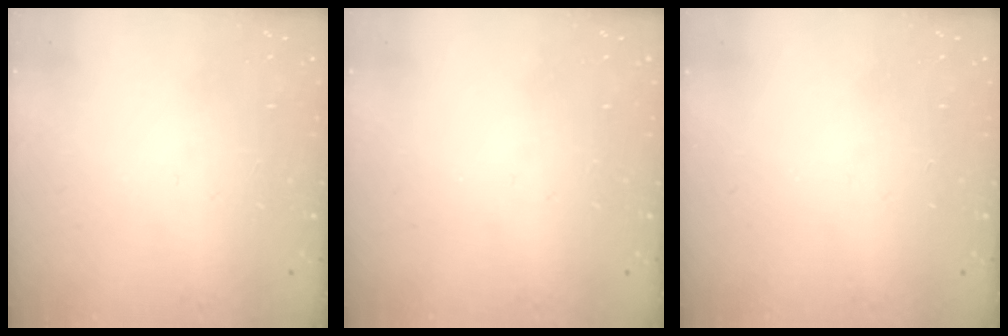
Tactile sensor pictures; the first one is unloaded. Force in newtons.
{"total": 0.0}
{"total": 0.0}